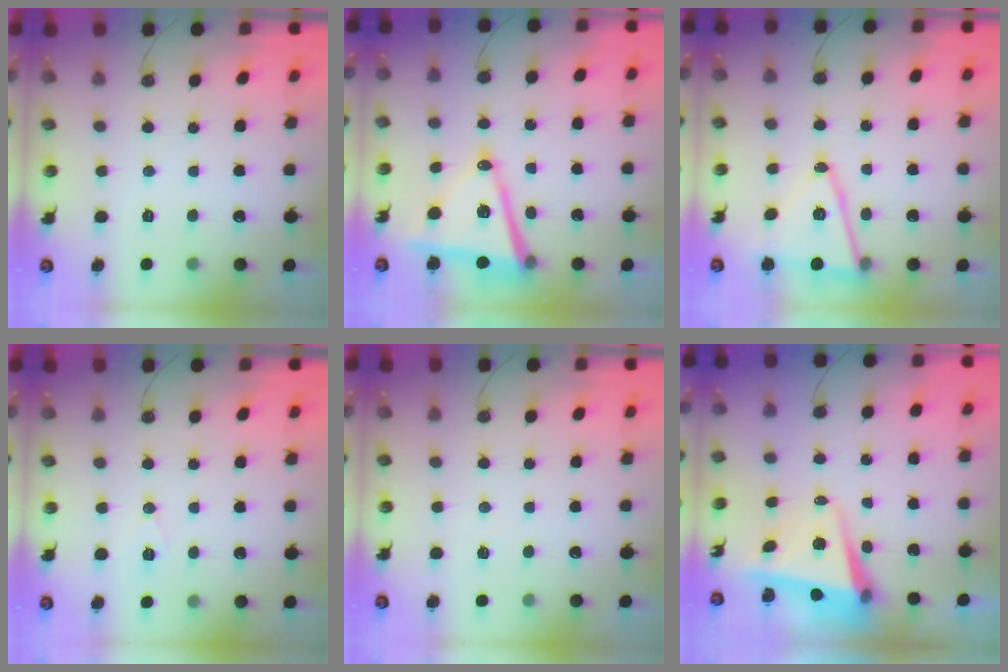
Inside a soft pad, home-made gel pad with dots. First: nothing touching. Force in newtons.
{"total": 13.7, "press": 13.1, "slide": 3.9}
{"total": 13.1, "press": 12.6, "slide": 3.7}
{"total": 6.8, "press": 5.2, "slide": 4.4}
{"total": 5.4, "press": 3.7, "slide": 3.9}
{"total": 5.6, "press": 5.4, "slide": 1.3}